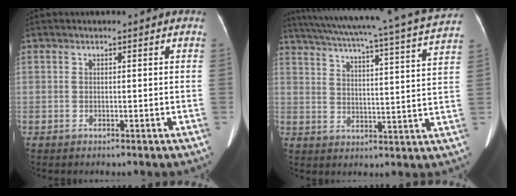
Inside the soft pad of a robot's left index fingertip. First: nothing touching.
{"total": 22.3, "force": [19.6, -0.9, 10.5], "torque": [-0.178, -0.031, 0.255]}